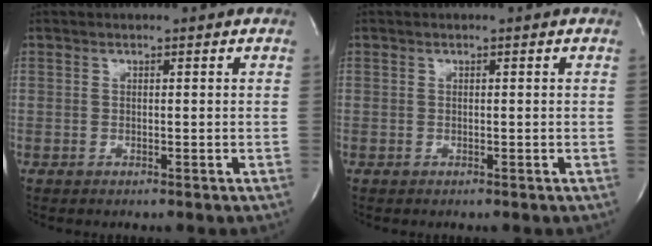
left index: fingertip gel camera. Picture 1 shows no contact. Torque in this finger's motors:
{"motor_torque": [0.04, 0.03, -0.01, 0.00]}